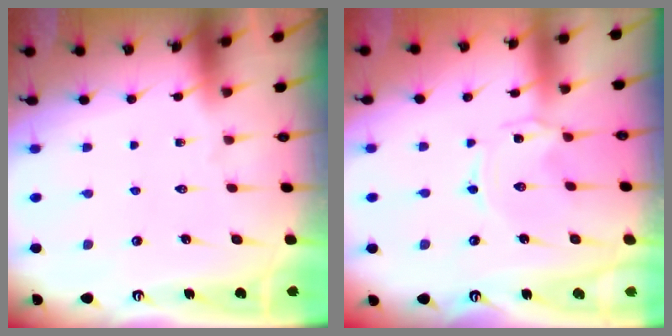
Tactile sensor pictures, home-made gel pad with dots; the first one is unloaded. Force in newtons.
{"total": 0.0}